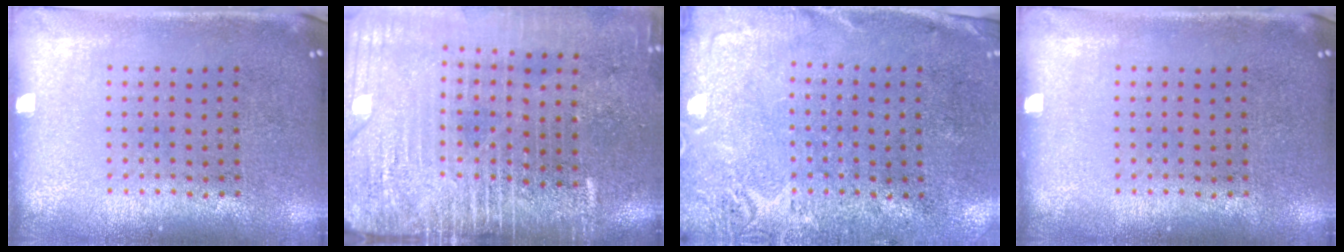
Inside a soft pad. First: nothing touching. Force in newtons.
{"total": 4.3, "press": 3.6, "slide": 2.3}
{"total": 2.6, "press": 2.1, "slide": 1.6}
{"total": 0.0}